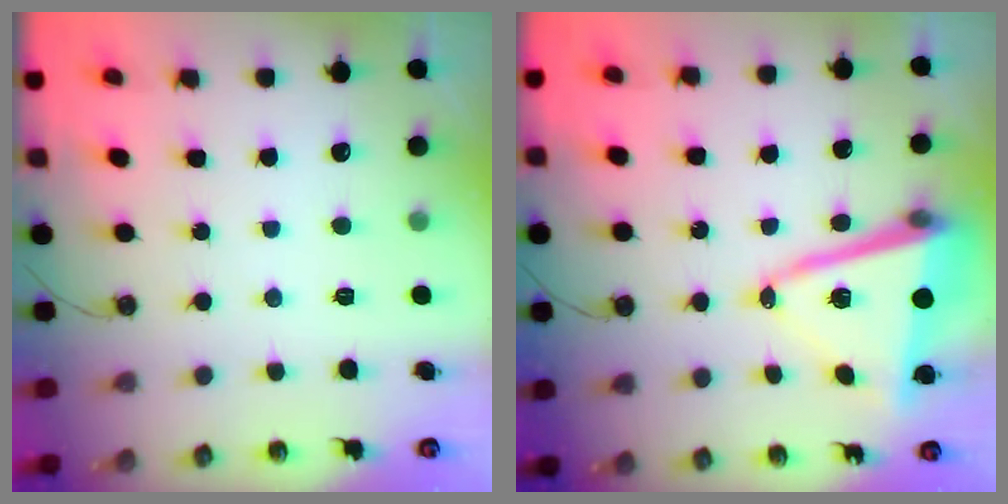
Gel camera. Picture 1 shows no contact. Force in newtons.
{"total": 12.7, "press": 12.4, "slide": 2.9}